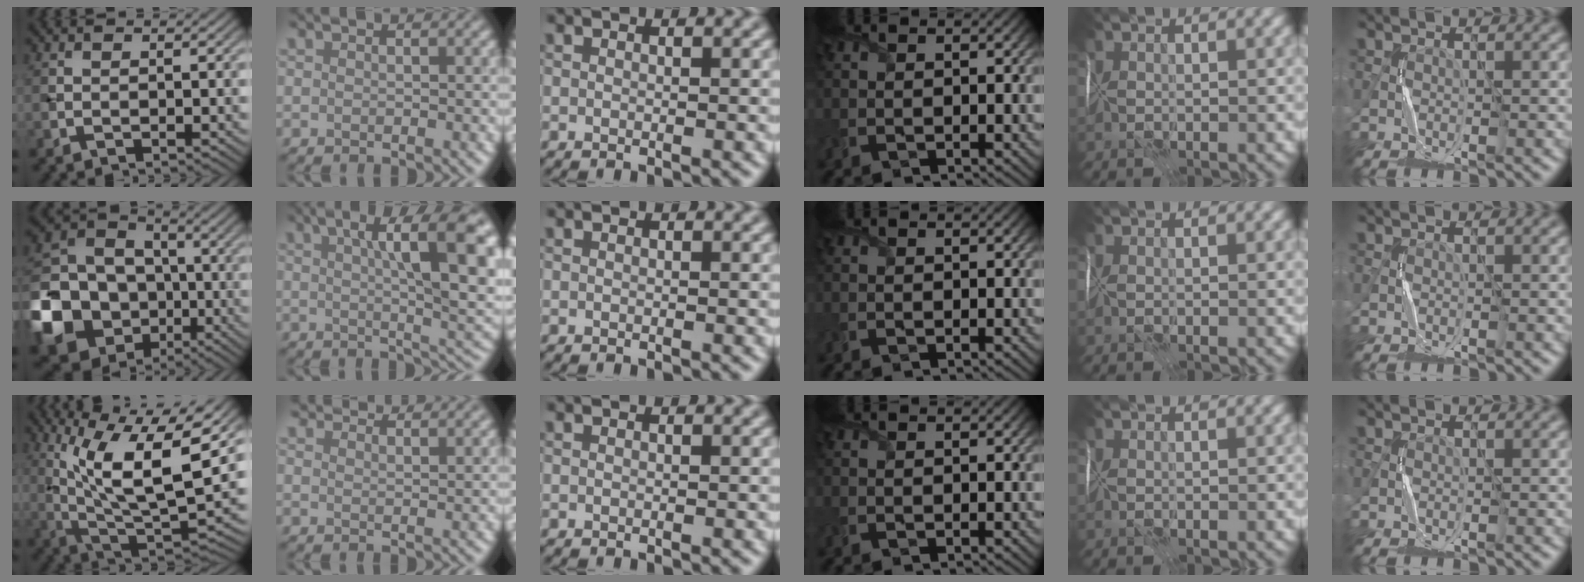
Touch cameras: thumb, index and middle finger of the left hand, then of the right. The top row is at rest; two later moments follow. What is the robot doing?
{"motion": "fold", "object": "wrapping paper"}